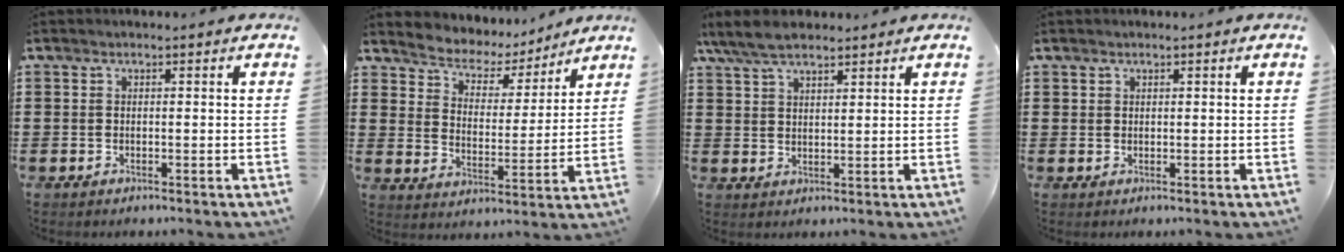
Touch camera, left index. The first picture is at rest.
{"total": 4.7, "force": [4.4, 1.4, 0.1], "torque": [-0.032, -0.033, 0.073]}
{"total": 5.9, "force": [4.7, 1.9, 3.0], "torque": [-0.071, 0.000, 0.087]}
{"total": 0.7, "force": [0.6, 0.5, 0.0], "torque": [-0.004, 0.001, 0.012]}